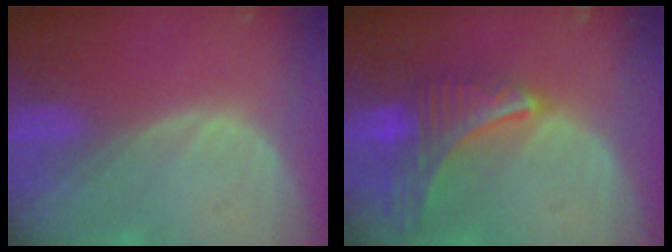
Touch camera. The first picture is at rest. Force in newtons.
{"total": 9.0, "press": 7.9, "slide": 4.3}